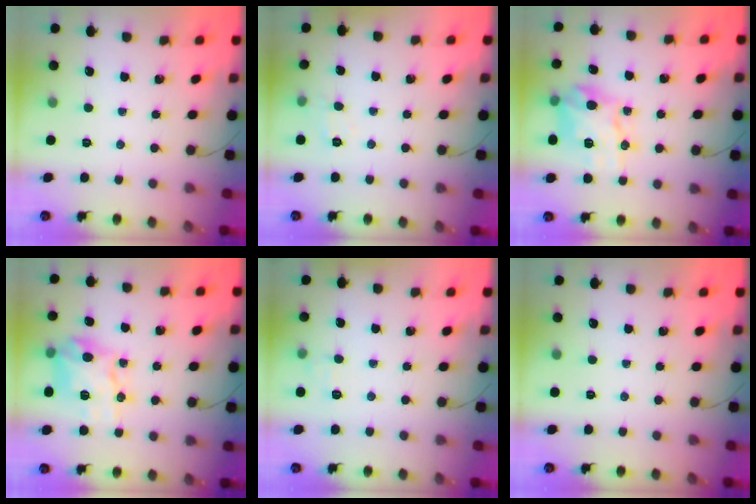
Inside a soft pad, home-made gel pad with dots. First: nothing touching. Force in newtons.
{"total": 3.5, "press": 3.3, "slide": 1.4}
{"total": 13.3, "press": 13.3, "slide": 1.1}
{"total": 13.3, "press": 13.3, "slide": 1.1}
{"total": 5.5, "press": 5.3, "slide": 1.5}
{"total": 0.0}